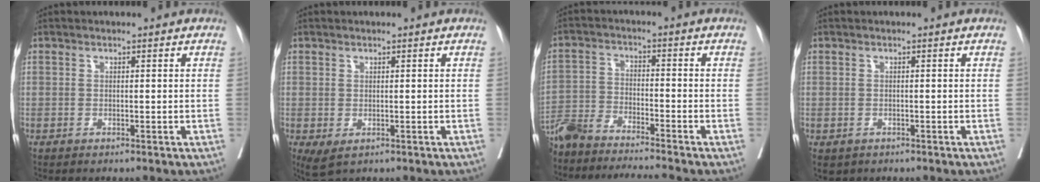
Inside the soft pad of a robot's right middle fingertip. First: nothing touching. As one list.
[{"total": 2.3, "force": [-0.5, 1.2, 1.9], "torque": [-0.034, -0.008, 0.003]}, {"total": 12.2, "force": [-11.3, -0.5, 4.4], "torque": [-0.076, -0.005, -0.197]}, {"total": 1.9, "force": [-1.1, 1.4, 0.6], "torque": [-0.009, -0.001, -0.010]}]